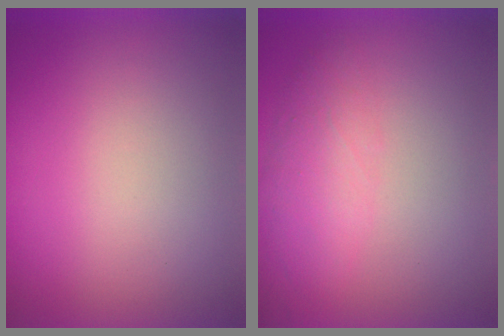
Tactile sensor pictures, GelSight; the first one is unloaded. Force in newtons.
{"total": 3.9}